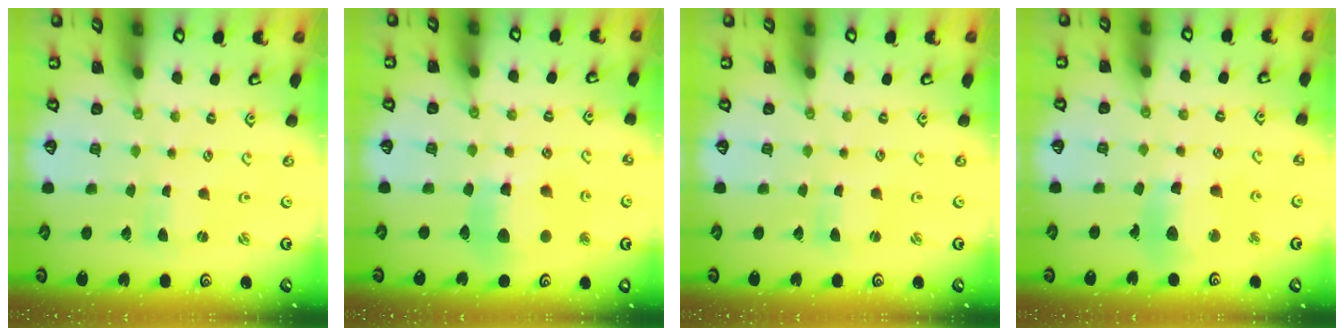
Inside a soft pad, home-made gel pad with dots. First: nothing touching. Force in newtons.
{"total": 11.5, "press": 11.4, "slide": 1.6}
{"total": 1.6, "press": 1.6, "slide": 0.3}
{"total": 12.6, "press": 12.5, "slide": 1.8}